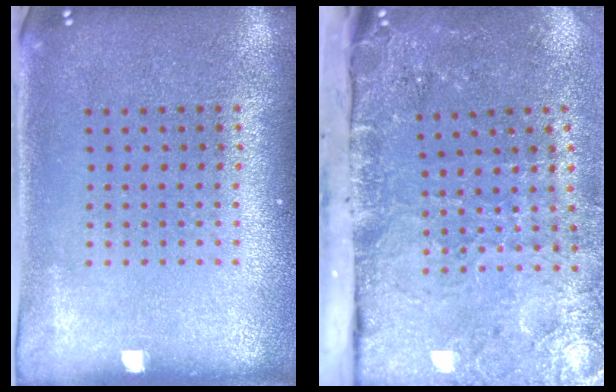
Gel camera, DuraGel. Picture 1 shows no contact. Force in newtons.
{"total": 4.7, "press": 3.7, "slide": 2.8}